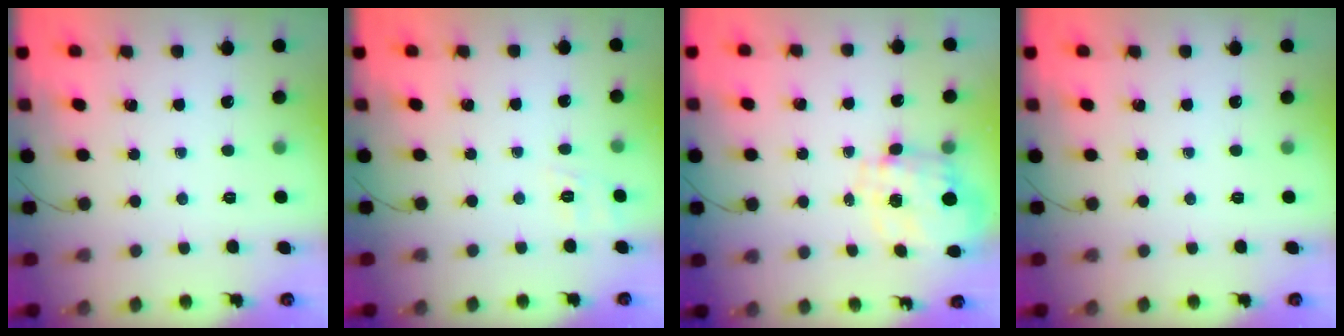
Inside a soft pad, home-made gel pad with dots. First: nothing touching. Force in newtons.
{"total": 6.6, "press": 6.3, "slide": 2.0}
{"total": 3.3, "press": 3.1, "slide": 1.1}
{"total": 0.0}